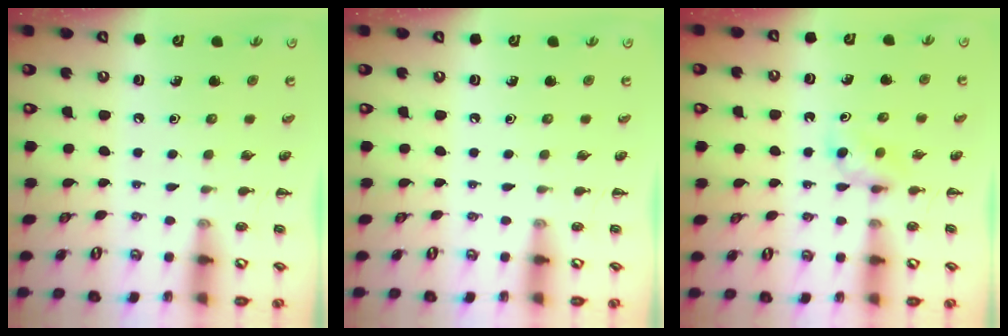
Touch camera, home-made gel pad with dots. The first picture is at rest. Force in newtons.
{"total": 0.0}
{"total": 2.7, "press": 2.4, "slide": 1.1}